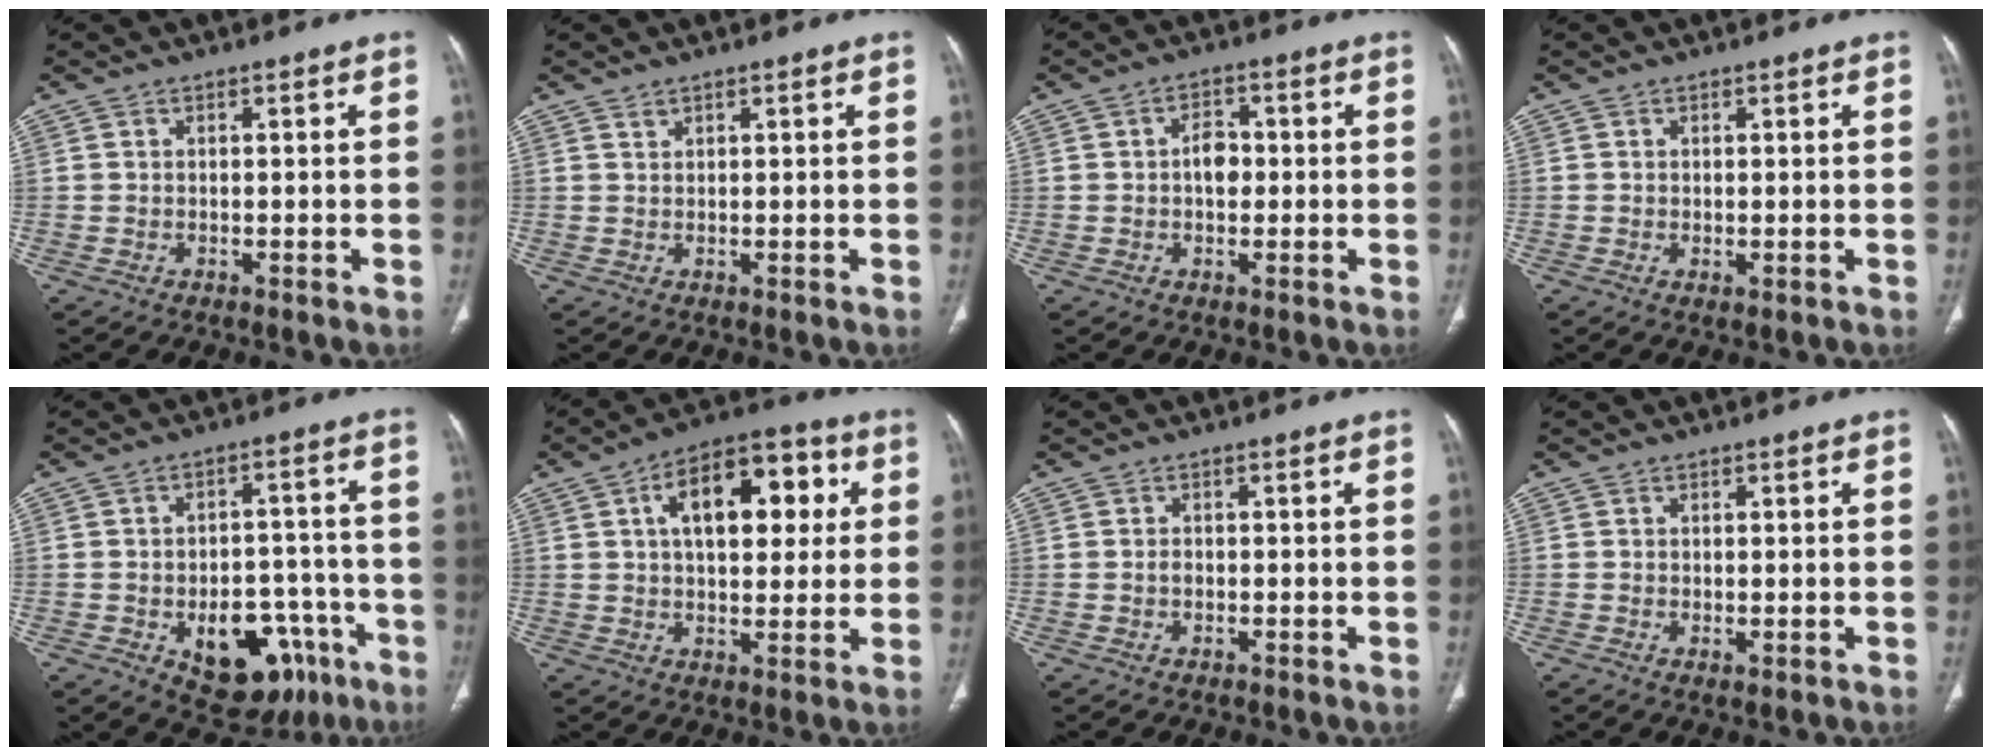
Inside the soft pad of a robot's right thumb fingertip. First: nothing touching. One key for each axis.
{"total": 0.8, "fx": 0.7, "fy": 0.2, "fz": 0.2, "tx": -0.002, "ty": -0.004, "tz": 0.014}
{"total": 4.1, "fx": -0.1, "fy": 2.8, "fz": 2.9, "tx": -0.036, "ty": 0.010, "tz": -0.007}
{"total": 0.9, "fx": -0.1, "fy": 0.4, "fz": 0.8, "tx": -0.018, "ty": -0.005, "tz": 0.001}
{"total": 15.8, "fx": -7.0, "fy": 9.7, "fz": 10.3, "tx": -0.097, "ty": 0.044, "tz": -0.084}
{"total": 16.4, "fx": 4.5, "fy": 8.9, "fz": 13.1, "tx": -0.161, "ty": 0.017, "tz": 0.063}
{"total": 1.1, "fx": -0.2, "fy": 0.8, "fz": 0.8, "tx": -0.013, "ty": 0.001, "tz": -0.002}
{"total": 1.1, "fx": -0.1, "fy": 0.5, "fz": 0.9, "tx": -0.021, "ty": -0.006, "tz": 0.001}